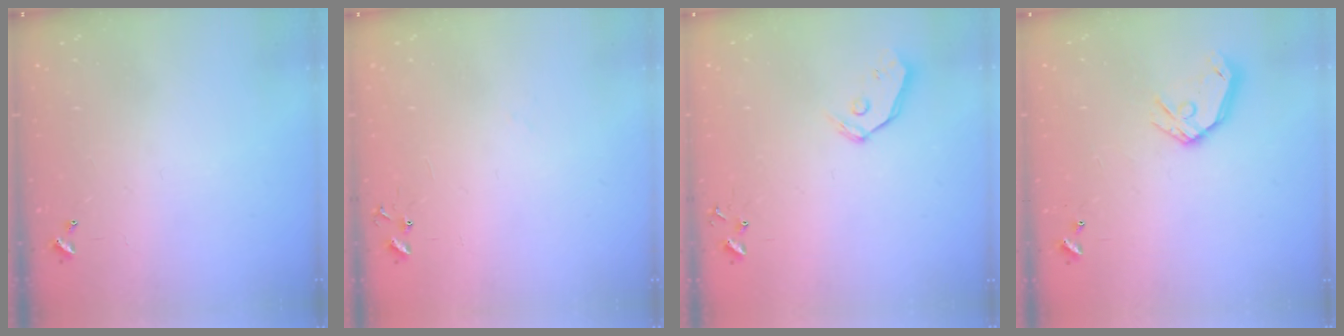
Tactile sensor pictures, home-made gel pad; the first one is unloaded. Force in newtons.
{"total": 6.8, "press": 6.8, "slide": 0.6}
{"total": 6.9, "press": 6.9, "slide": 0.7}
{"total": 11.2, "press": 11.0, "slide": 1.8}